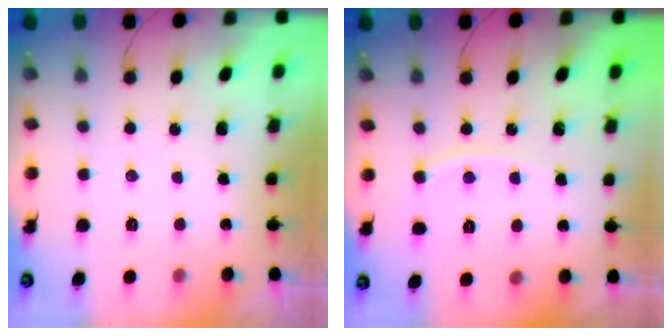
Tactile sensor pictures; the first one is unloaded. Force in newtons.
{"total": 3.8, "press": 3.8, "slide": 0.2}